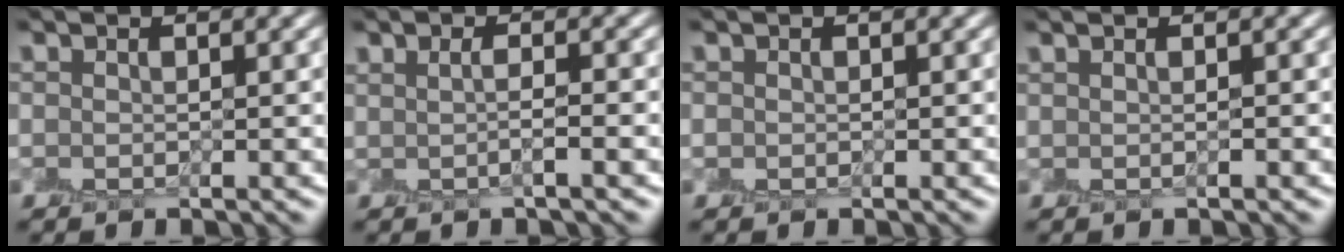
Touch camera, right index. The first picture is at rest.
{"total": 1.5, "force": [-0.4, 0.4, 1.4], "torque": [-0.025, 0.001, -0.006]}
{"total": 0.5, "force": [0.1, 0.5, 0.1], "torque": [-0.005, -0.001, 0.003]}
{"total": 0.8, "force": [0.1, 0.3, 0.7], "torque": [-0.013, -0.005, -0.003]}